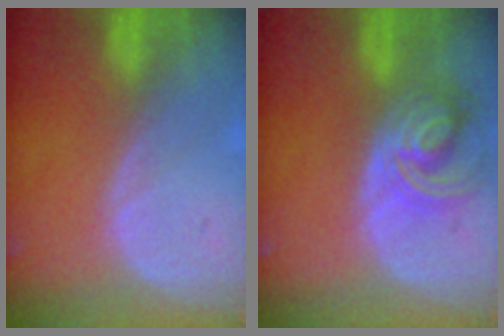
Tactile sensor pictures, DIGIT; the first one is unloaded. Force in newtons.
{"total": 7.8, "press": 6.9, "slide": 3.8}